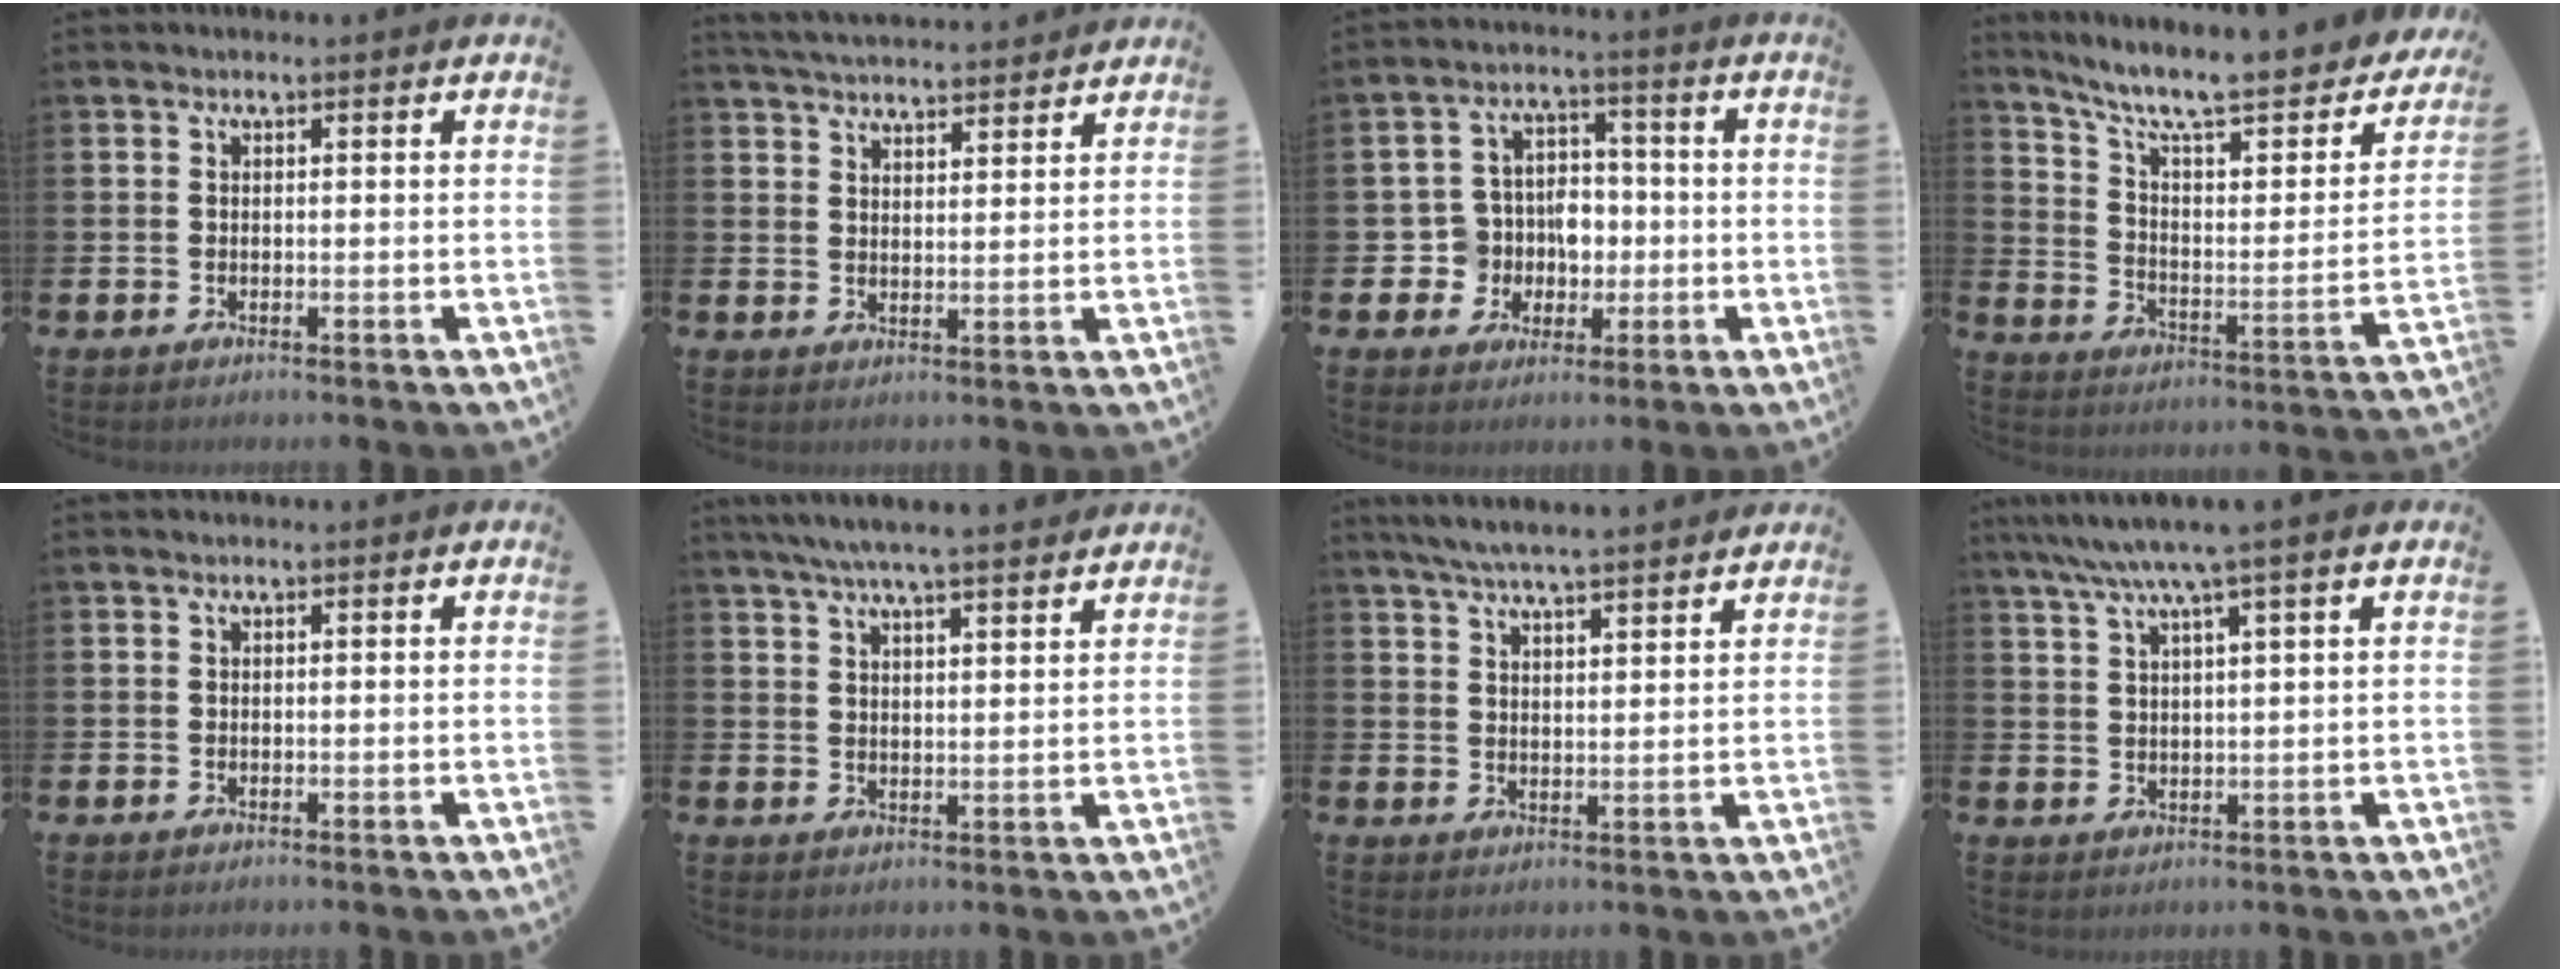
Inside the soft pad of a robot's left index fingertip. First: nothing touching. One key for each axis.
{"total": 4.4, "fx": 4.4, "fy": 0.3, "fz": 0.1, "tx": -0.011, "ty": -0.025, "tz": 0.080}
{"total": 6.4, "fx": -0.6, "fy": 6.2, "fz": 1.5, "tx": -0.039, "ty": 0.005, "tz": -0.014}
{"total": 9.6, "fx": 7.6, "fy": 2.5, "fz": 5.3, "tx": -0.119, "ty": -0.060, "tz": 0.121}
{"total": 0.0}
{"total": 6.1, "fx": 5.8, "fy": 0.1, "fz": 2.0, "tx": -0.050, "ty": -0.022, "tz": 0.104}
{"total": 5.6, "fx": 5.4, "fy": -0.1, "fz": 1.4, "tx": -0.045, "ty": -0.024, "tz": 0.098}
{"total": 5.5, "fx": 4.3, "fy": -0.1, "fz": 3.5, "tx": -0.081, "ty": -0.010, "tz": 0.074}